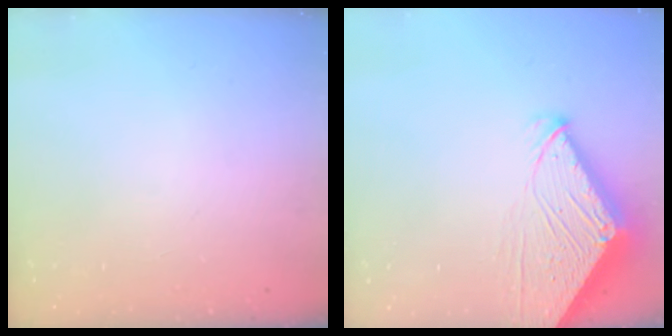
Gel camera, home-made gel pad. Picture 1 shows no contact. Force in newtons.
{"total": 7.1, "press": 7.1, "slide": 0.8}